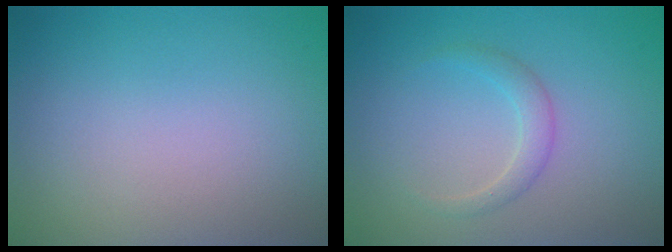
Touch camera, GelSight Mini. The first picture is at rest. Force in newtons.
{"total": 1.5, "press": 1.5, "slide": 0.1}